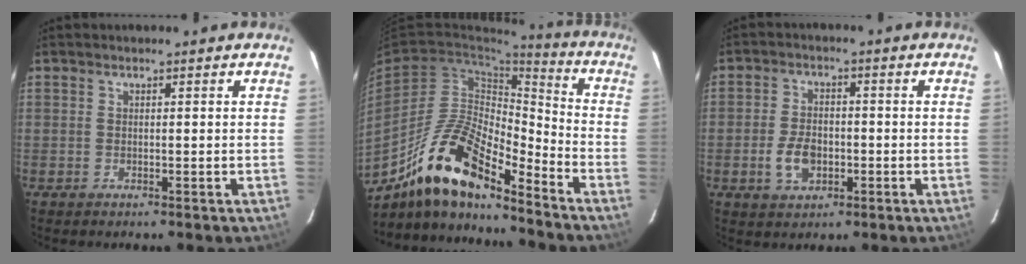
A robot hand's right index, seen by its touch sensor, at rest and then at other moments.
{"total": 17.4, "force": [-12.4, 5.1, 11.2], "torque": [-0.206, 0.001, -0.235]}
{"total": 6.2, "force": [-1.9, 4.1, 4.3], "torque": [-0.089, 0.006, -0.028]}